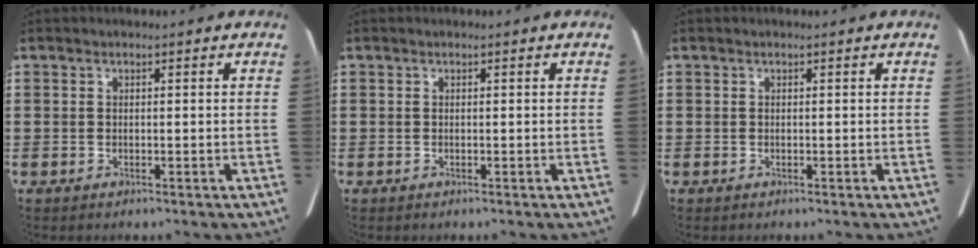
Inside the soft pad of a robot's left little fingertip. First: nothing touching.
{"total": 0.0}
{"total": 0.0}